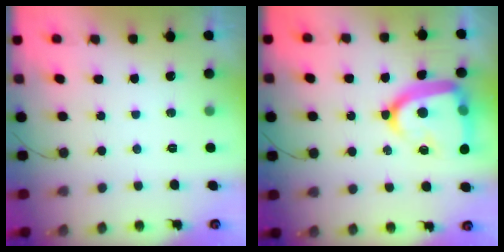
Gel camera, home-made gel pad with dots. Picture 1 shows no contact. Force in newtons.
{"total": 19.2, "press": 19.1, "slide": 1.7}